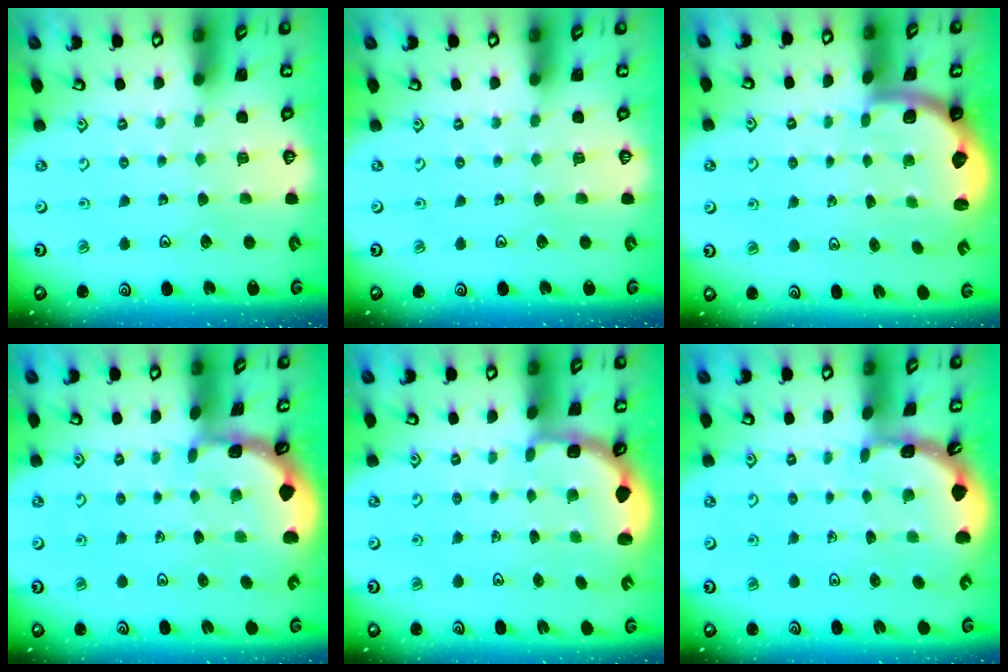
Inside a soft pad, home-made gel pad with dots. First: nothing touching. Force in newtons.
{"total": 0.0}
{"total": 1.8, "press": 1.8, "slide": 0.5}
{"total": 1.5, "press": 1.5, "slide": 0.1}
{"total": 2.8, "press": 2.3, "slide": 1.7}
{"total": 1.8, "press": 1.8, "slide": 0.1}